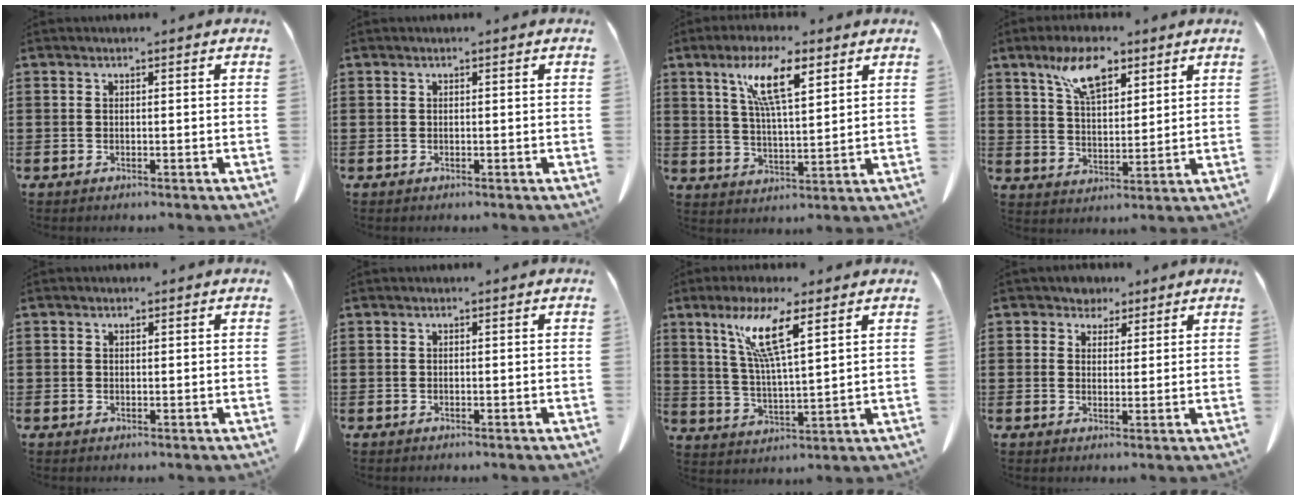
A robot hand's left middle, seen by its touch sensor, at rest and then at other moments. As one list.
[{"total": 0.0}, {"total": 9.5, "force": [5.3, 2.3, 7.5], "torque": [-0.157, 0.003, 0.092]}, {"total": 8.9, "force": [5.7, 3.6, 5.8], "torque": [-0.122, 0.000, 0.103]}, {"total": 0.5, "force": [0.3, 0.4, 0.1], "torque": [-0.004, 0.001, 0.007]}, {"total": 0.0}, {"total": 9.4, "force": [5.6, 1.3, 7.5], "torque": [-0.162, -0.004, 0.096]}, {"total": 3.0, "force": [2.3, 2.0, 0.1], "torque": [-0.016, 0.006, 0.041]}]